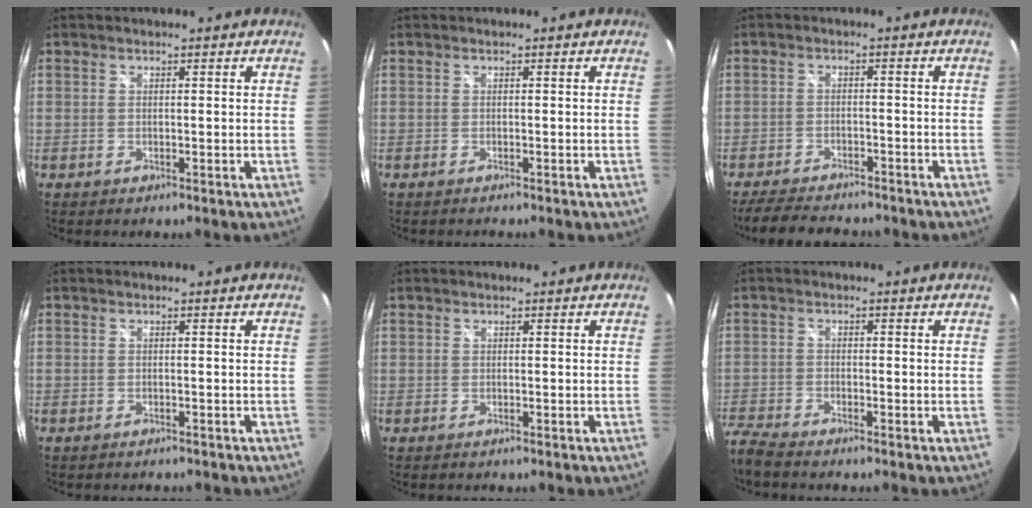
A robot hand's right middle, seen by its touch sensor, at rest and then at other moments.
{"total": 1.3, "force": [-1.2, 0.1, 0.5], "torque": [-0.007, -0.010, -0.017]}
{"total": 8.1, "force": [-7.3, 2.6, 2.6], "torque": [-0.077, 0.005, -0.112]}
{"total": 1.8, "force": [-1.7, 0.6, 0.5], "torque": [-0.014, -0.011, -0.022]}
{"total": 0.0}
{"total": 6.0, "force": [-5.6, 0.8, 1.9], "torque": [-0.067, -0.021, -0.110]}